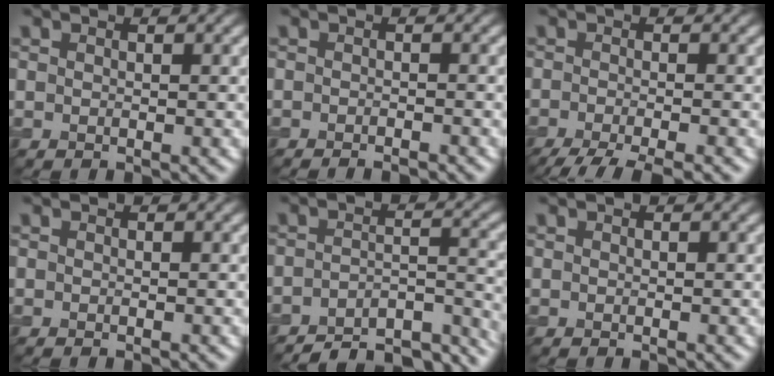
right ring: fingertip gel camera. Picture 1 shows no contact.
{"total": 1.7, "force": [-1.5, 0.3, 0.8], "torque": [-0.002, -0.003, -0.022]}
{"total": 5.9, "force": [-4.3, 1.2, 3.8], "torque": [-0.052, -0.012, -0.079]}
{"total": 0.0}
{"total": 9.0, "force": [-8.0, 2.4, 3.3], "torque": [-0.037, -0.002, -0.116]}
{"total": 0.0}